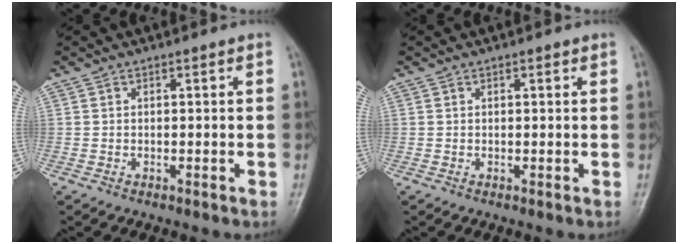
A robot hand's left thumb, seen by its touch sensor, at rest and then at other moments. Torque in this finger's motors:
{"motor_torque": [-0.18, -0.10, -0.22, -0.14, 0.04]}